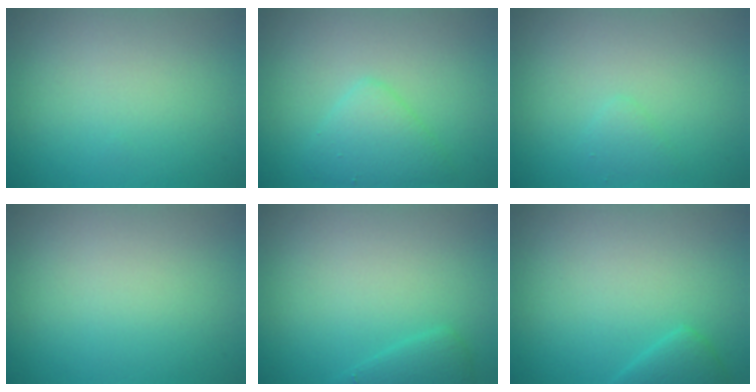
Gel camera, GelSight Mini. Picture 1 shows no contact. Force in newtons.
{"total": 2.6, "press": 2.6, "slide": 0.1}
{"total": 0.9, "press": 0.9, "slide": 0.0}
{"total": 0.0}
{"total": 1.4, "press": 1.4, "slide": 0.1}
{"total": 1.5, "press": 1.5, "slide": 0.2}